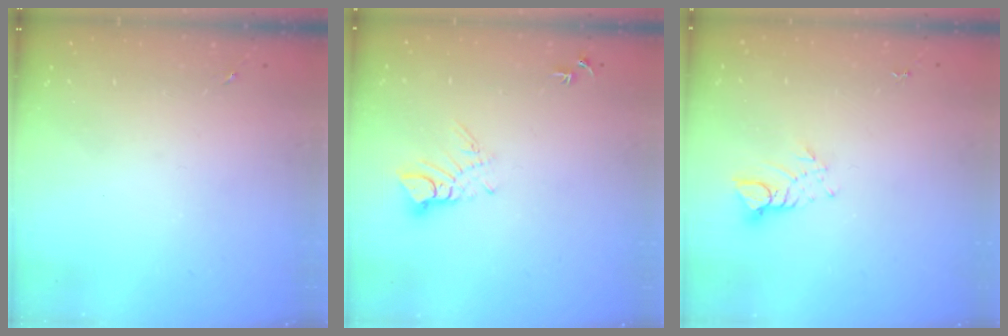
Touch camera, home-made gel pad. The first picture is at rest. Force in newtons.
{"total": 5.9, "press": 5.9, "slide": 0.5}
{"total": 5.1, "press": 5.0, "slide": 0.3}